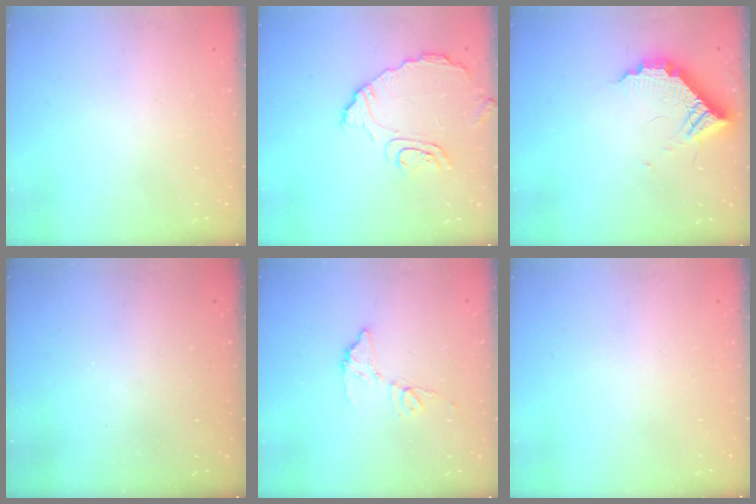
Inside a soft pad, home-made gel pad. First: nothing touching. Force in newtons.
{"total": 9.0, "press": 9.0, "slide": 0.8}
{"total": 11.1, "press": 11.1, "slide": 0.5}
{"total": 3.2, "press": 3.2, "slide": 0.1}
{"total": 8.6, "press": 8.6, "slide": 0.2}
{"total": 0.0}